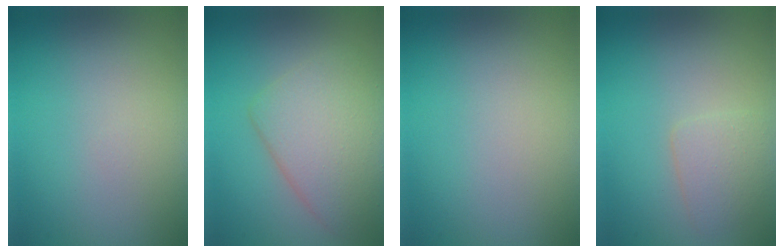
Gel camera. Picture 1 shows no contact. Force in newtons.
{"total": 5.5, "press": 5.5, "slide": 0.2}
{"total": 0.0}
{"total": 2.1, "press": 2.1, "slide": 0.1}